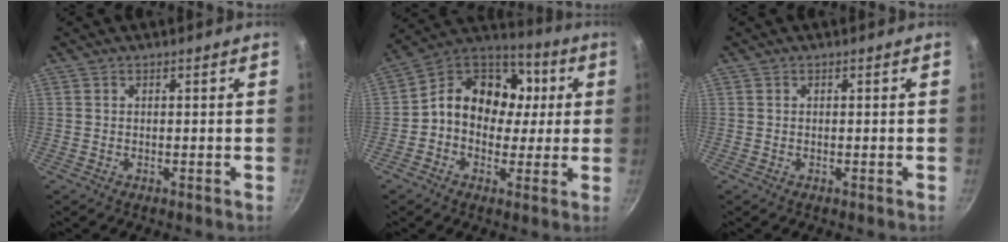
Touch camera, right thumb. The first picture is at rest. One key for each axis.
{"total": 15.6, "fx": 1.2, "fy": 12.6, "fz": 9.0, "tx": -0.110, "ty": 0.034, "tz": -0.005}
{"total": 0.0}